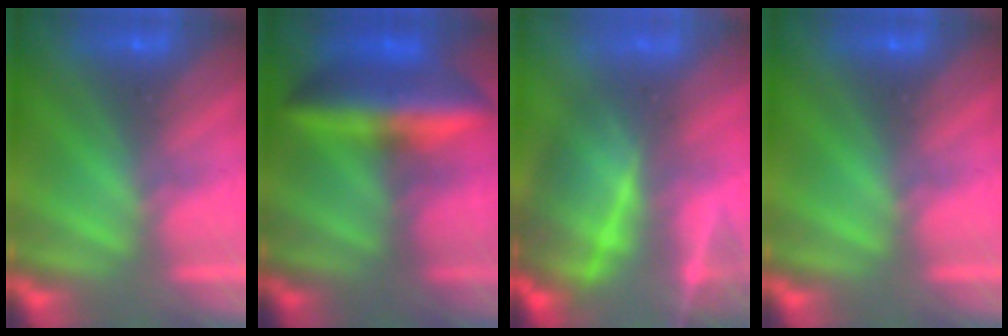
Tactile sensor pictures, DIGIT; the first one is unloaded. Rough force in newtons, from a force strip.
{"total": 5.6}
{"total": 8.0}
{"total": 0.0}